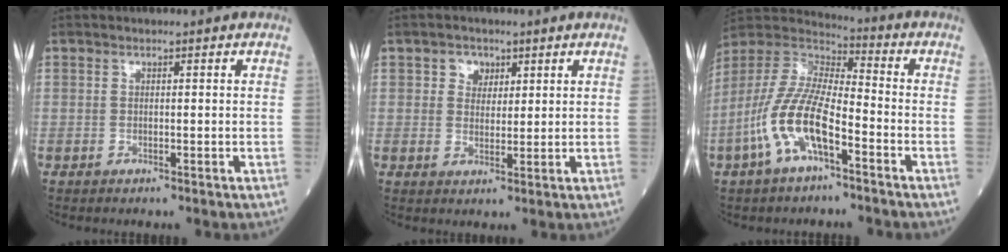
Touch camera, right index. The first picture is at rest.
{"total": 3.0, "force": [1.5, 2.4, 1.1], "torque": [-0.015, 0.004, 0.023]}
{"total": 12.9, "force": [-5.5, 3.9, 11.0], "torque": [-0.244, 0.005, -0.109]}